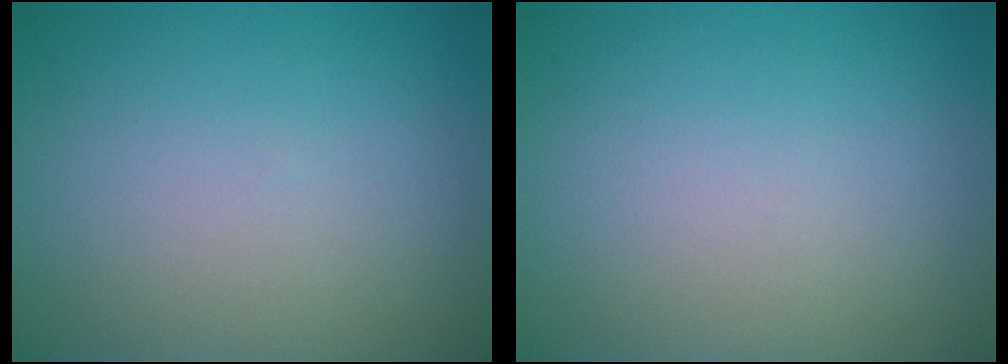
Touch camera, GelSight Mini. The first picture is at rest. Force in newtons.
{"total": 0.0}